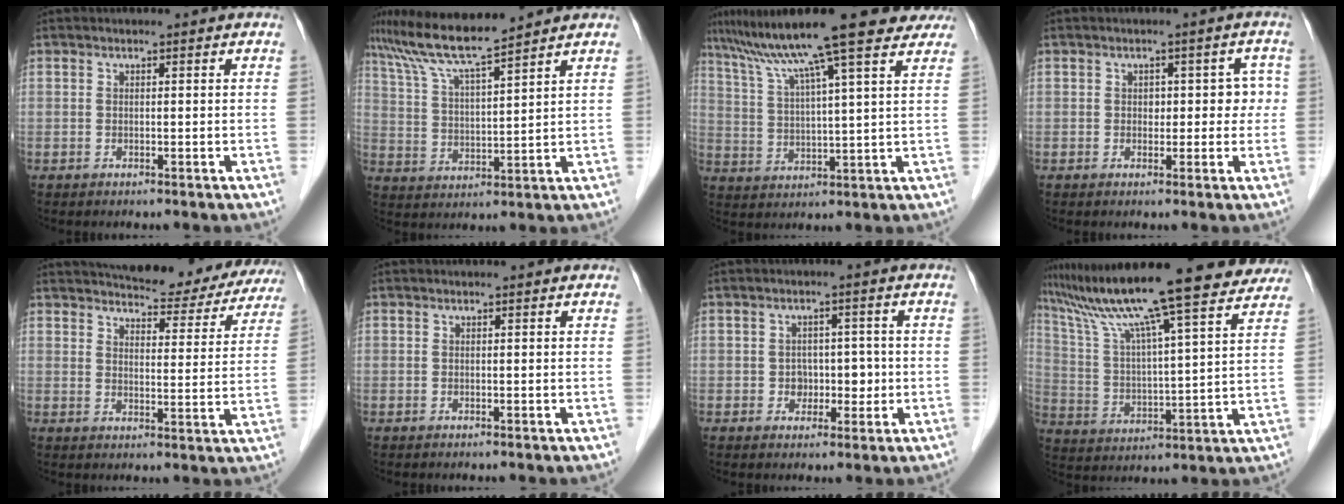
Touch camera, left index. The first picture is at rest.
{"total": 11.0, "force": [9.5, -0.6, 5.6], "torque": [-0.109, 0.023, 0.177]}
{"total": 18.7, "force": [15.0, 0.7, 11.1], "torque": [-0.179, 0.031, 0.221]}
{"total": 3.8, "force": [0.3, 2.8, 2.6], "torque": [-0.016, 0.025, 0.005]}
{"total": 20.7, "force": [18.8, 5.5, 6.6], "torque": [-0.087, -0.013, 0.223]}
{"total": 0.0}
{"total": 3.7, "force": [-0.5, 2.9, 2.2], "torque": [-0.022, 0.013, -0.003]}
{"total": 24.7, "force": [21.1, 0.8, 12.8], "torque": [-0.217, -0.001, 0.315]}